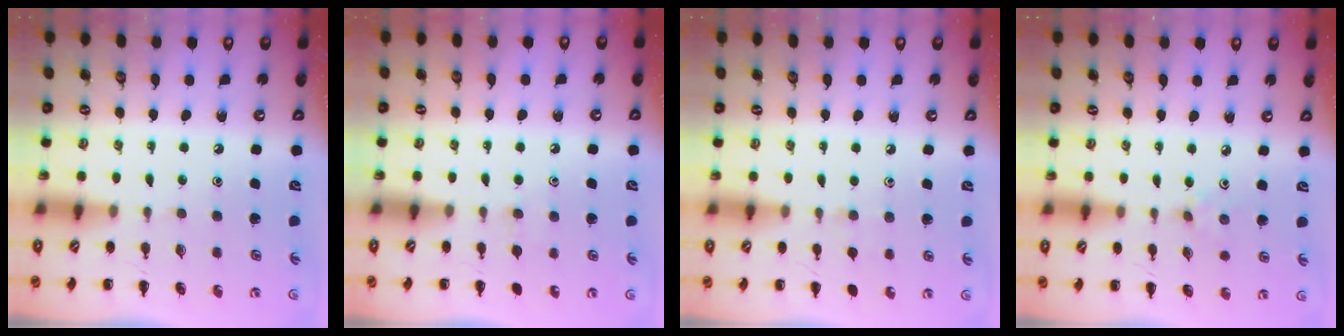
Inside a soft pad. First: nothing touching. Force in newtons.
{"total": 3.3, "press": 3.0, "slide": 1.3}
{"total": 4.4, "press": 4.0, "slide": 1.8}
{"total": 1.9, "press": 1.8, "slide": 0.7}